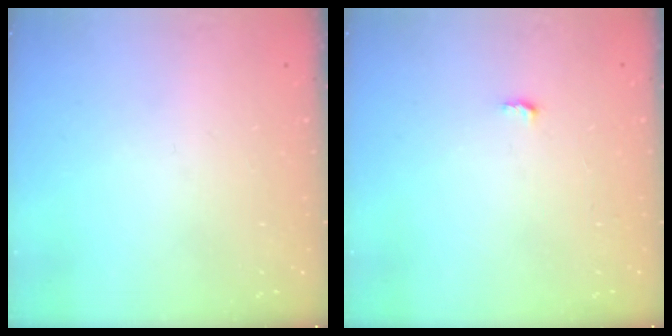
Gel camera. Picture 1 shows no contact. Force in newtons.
{"total": 3.0, "press": 3.0, "slide": 0.2}